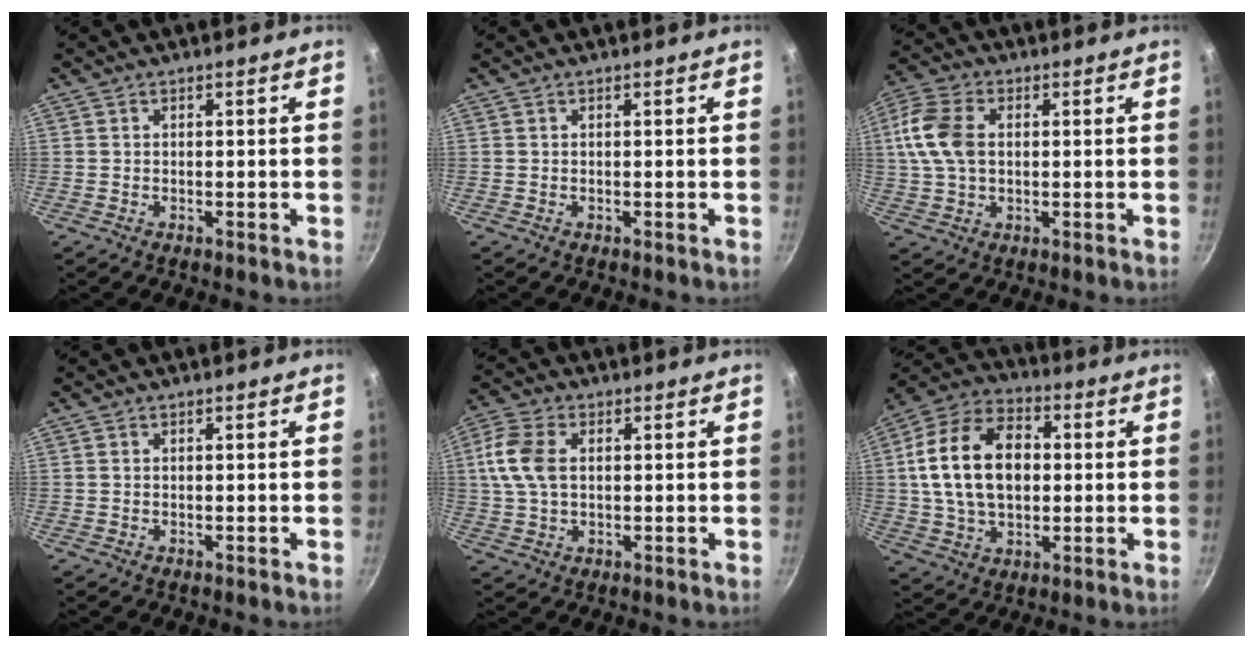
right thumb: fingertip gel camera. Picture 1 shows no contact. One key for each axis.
{"total": 0.0}
{"total": 10.7, "fx": 1.4, "fy": 7.1, "fz": 7.9, "tx": -0.158, "ty": 0.013, "tz": 0.019}
{"total": 0.0}
{"total": 8.7, "fx": 1.3, "fy": 5.6, "fz": 6.6, "tx": -0.134, "ty": 0.010, "tz": 0.020}
{"total": 18.2, "fx": 1.7, "fy": 12.2, "fz": 13.4, "tx": -0.214, "ty": 0.023, "tz": 0.020}